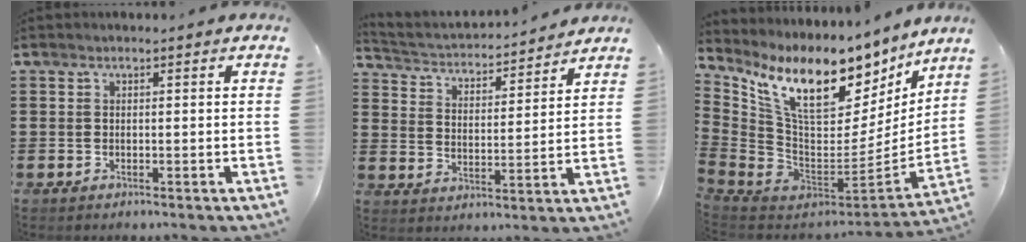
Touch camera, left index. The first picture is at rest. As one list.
[{"total": 2.9, "force": [2.9, 0.3, 0.2], "torque": [-0.025, -0.029, 0.041]}, {"total": 13.9, "force": [9.4, 5.0, 8.9], "torque": [-0.191, -0.077, 0.161]}]